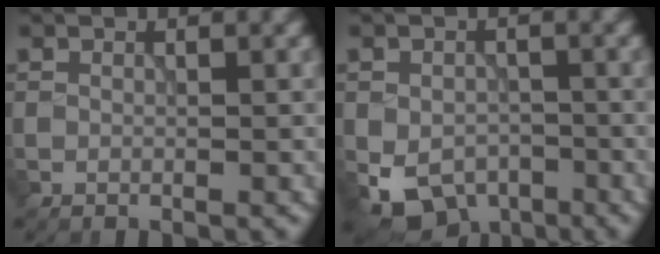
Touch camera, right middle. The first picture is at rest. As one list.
[{"total": 6.4, "force": [-2.9, 4.5, 3.6], "torque": [-0.063, -0.022, -0.040]}]